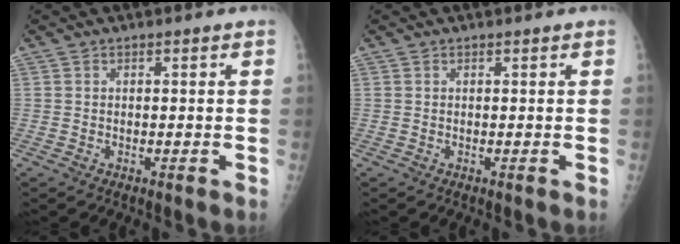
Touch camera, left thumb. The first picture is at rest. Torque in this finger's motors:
{"motor_torque": [0.01, 0.01, 0.01, 0.01, 0.00]}